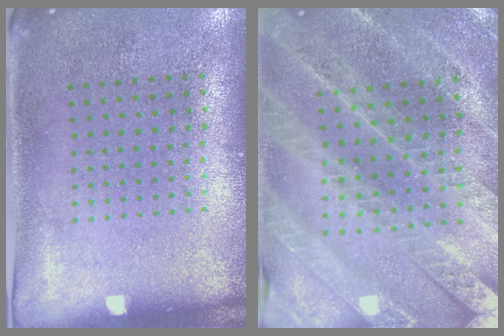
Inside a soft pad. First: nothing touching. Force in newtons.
{"total": 2.5, "press": 2.5, "slide": 0.3}